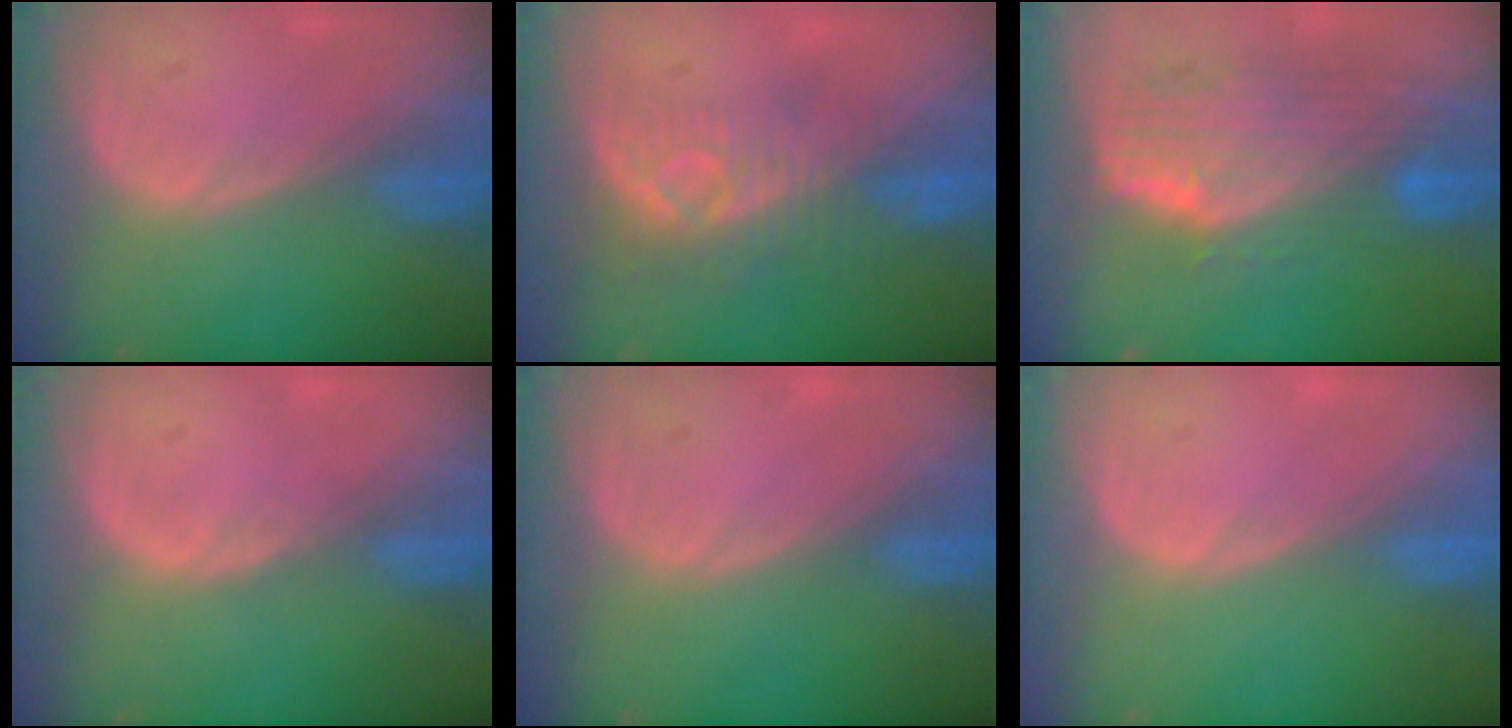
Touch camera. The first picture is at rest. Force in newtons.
{"total": 8.2, "press": 7.4, "slide": 3.6}
{"total": 10.0, "press": 8.9, "slide": 4.7}
{"total": 0.7, "press": 0.6, "slide": 0.2}
{"total": 0.0}
{"total": 0.0}